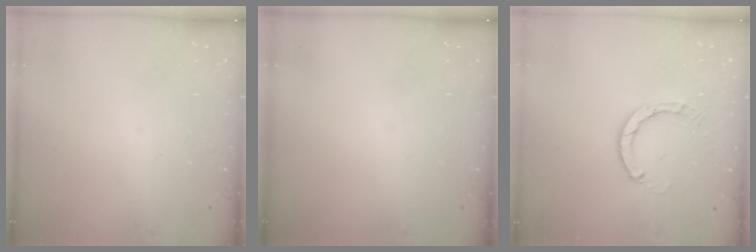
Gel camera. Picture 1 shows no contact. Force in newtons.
{"total": 0.0}
{"total": 3.9, "press": 3.9, "slide": 0.4}